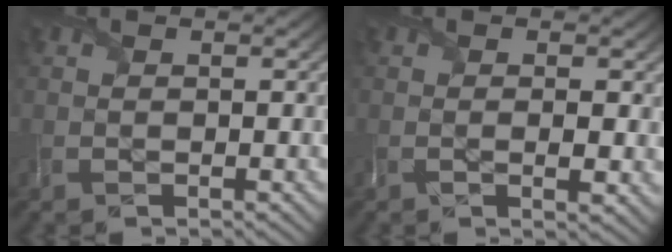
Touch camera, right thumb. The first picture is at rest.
{"total": 1.8, "force": [-0.2, 0.4, 1.8], "torque": [-0.029, -0.007, -0.002]}